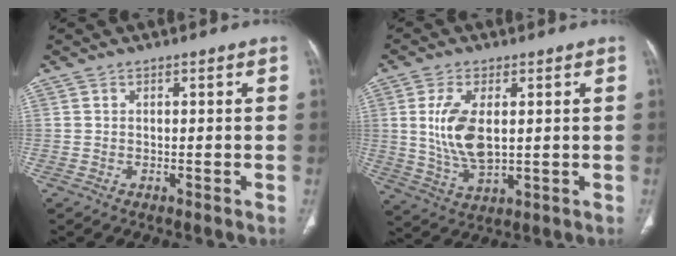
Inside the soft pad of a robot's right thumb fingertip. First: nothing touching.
{"total": 10.2, "force": [1.4, 4.9, 8.8], "torque": [-0.181, -0.016, 0.037]}